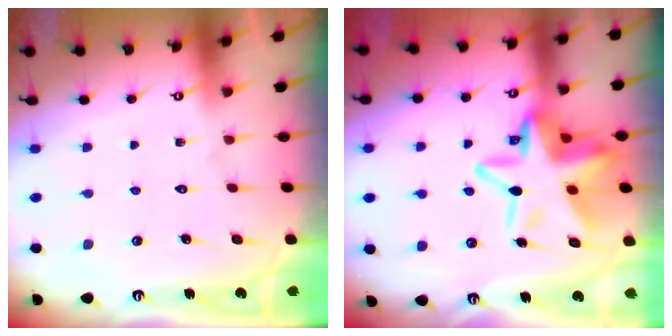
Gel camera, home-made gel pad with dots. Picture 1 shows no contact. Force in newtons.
{"total": 18.1, "press": 17.9, "slide": 2.8}